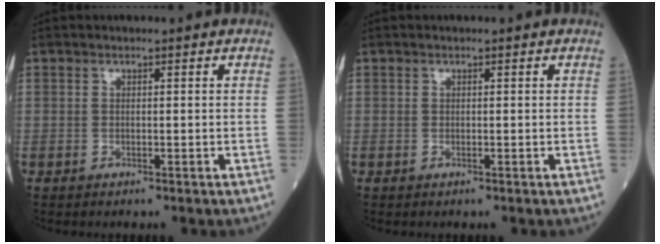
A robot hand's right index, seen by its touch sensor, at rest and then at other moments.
{"total": 0.0}